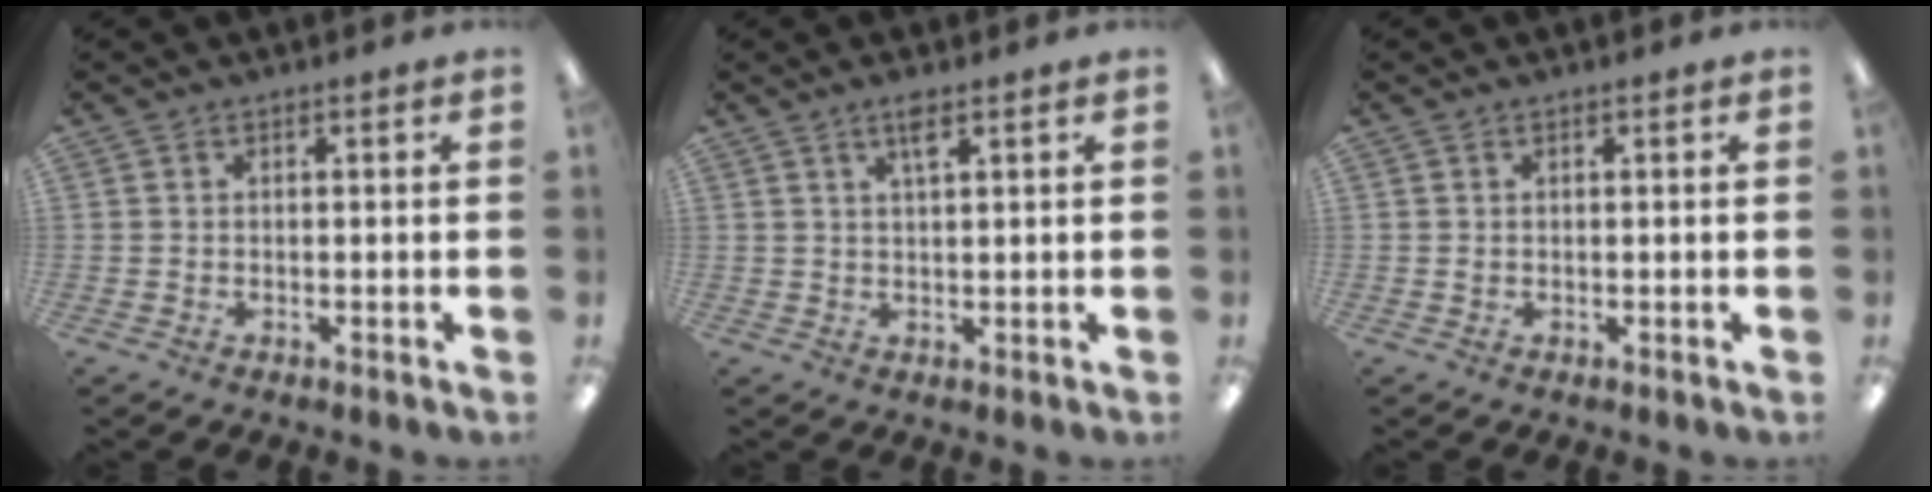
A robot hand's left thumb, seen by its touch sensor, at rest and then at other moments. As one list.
[{"total": 3.3, "force": [2.3, 0.6, 2.4], "torque": [-0.046, 0.001, 0.037]}, {"total": 0.7, "force": [0.3, 0.3, 0.5], "torque": [-0.011, 0.003, 0.004]}]